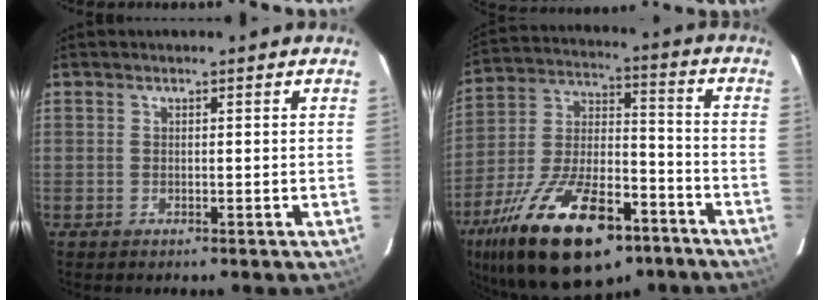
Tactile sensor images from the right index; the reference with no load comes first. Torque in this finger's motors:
{"motor_torque": [1.49, -0.65, 1.05, 0.21]}